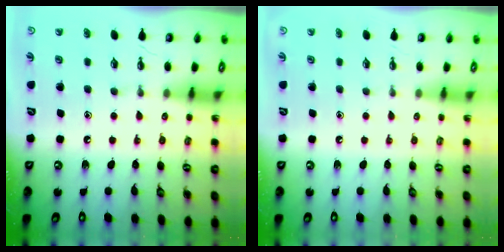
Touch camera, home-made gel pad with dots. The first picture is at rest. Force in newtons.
{"total": 0.0}